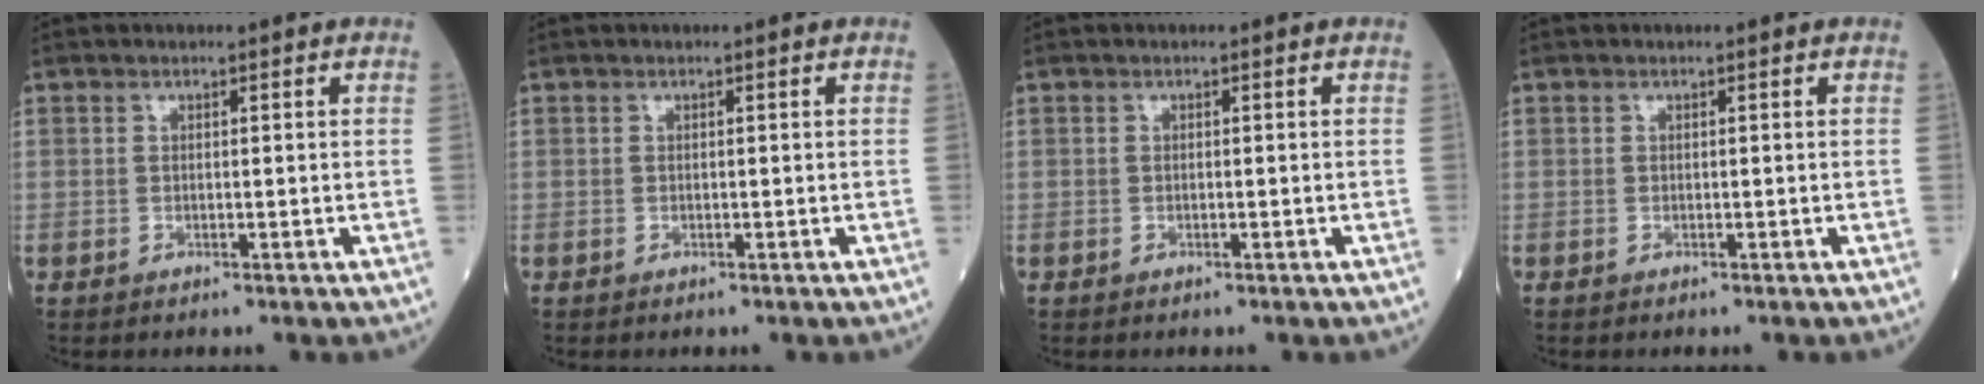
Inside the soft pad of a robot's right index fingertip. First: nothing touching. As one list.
[{"total": 0.0}, {"total": 0.0}, {"total": 0.0}]